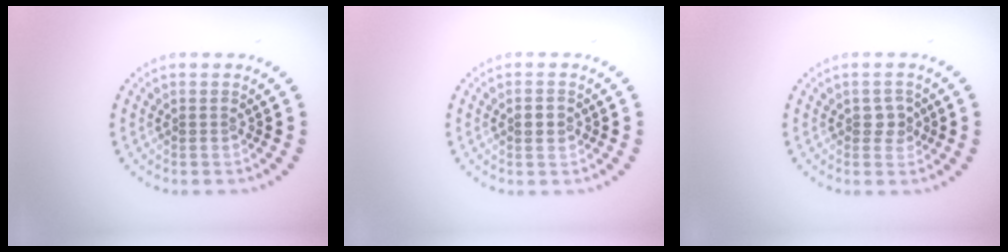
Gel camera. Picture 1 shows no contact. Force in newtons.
{"total": 1.0, "press": 1.0, "slide": 0.0}
{"total": 1.5, "press": 1.4, "slide": 0.5}